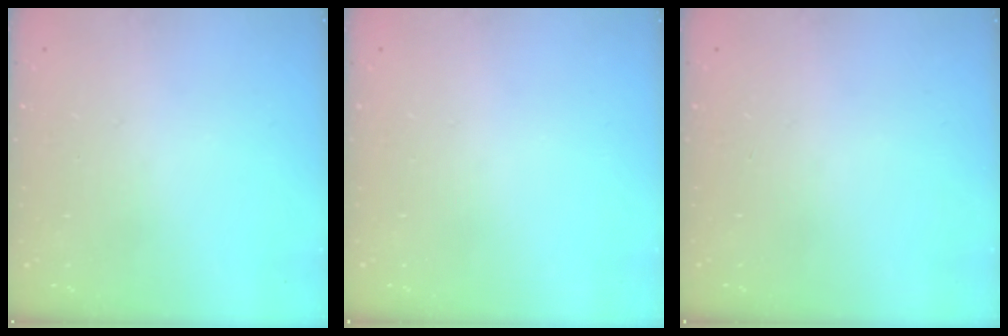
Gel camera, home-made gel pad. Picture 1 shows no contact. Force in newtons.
{"total": 0.0}
{"total": 0.0}